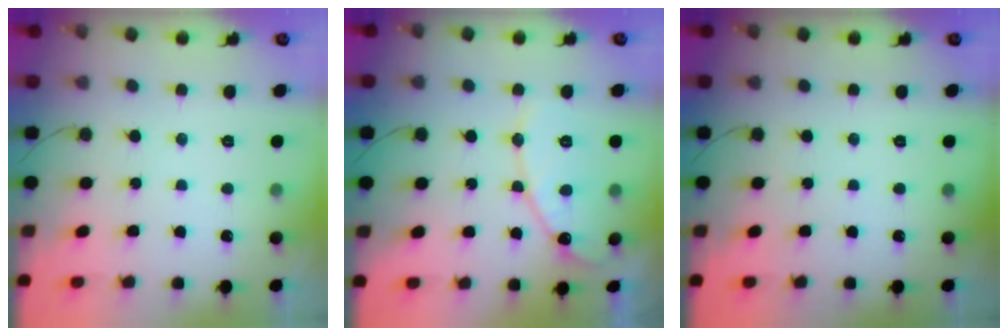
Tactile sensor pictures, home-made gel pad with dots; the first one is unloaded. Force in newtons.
{"total": 12.5, "press": 12.5, "slide": 1.1}
{"total": 0.0}